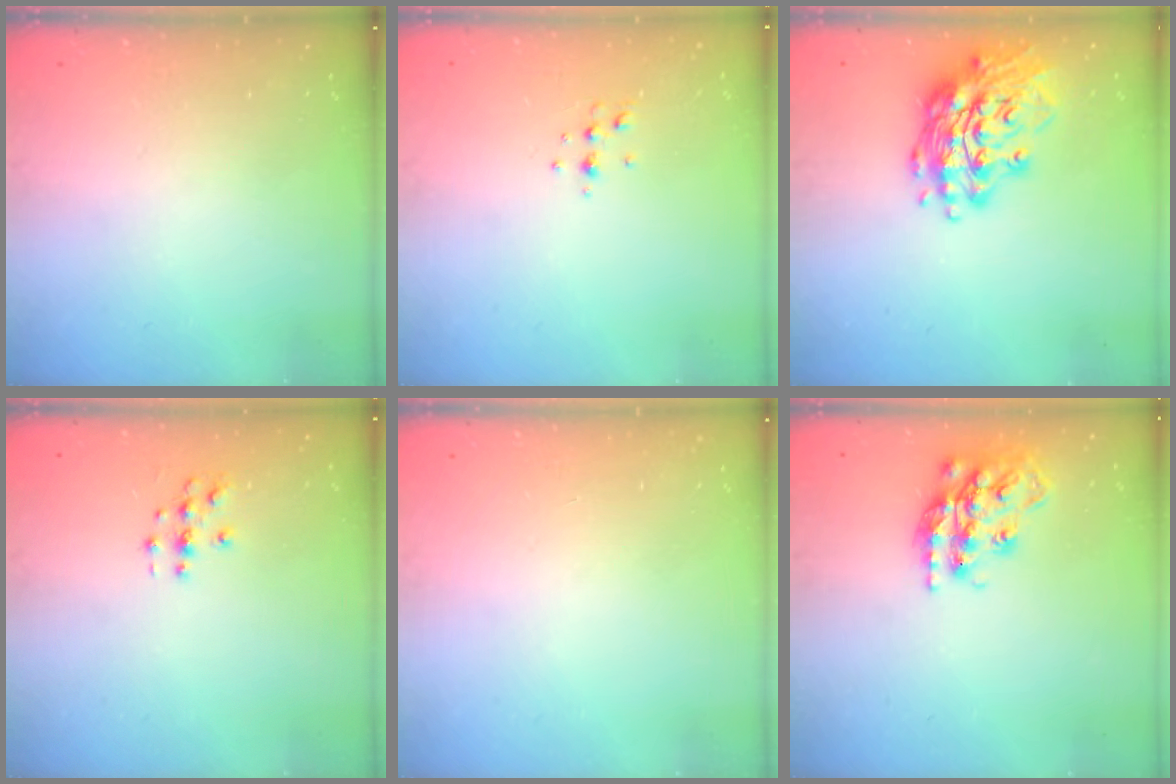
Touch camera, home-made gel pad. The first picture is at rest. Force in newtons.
{"total": 4.1, "press": 3.7, "slide": 1.8}
{"total": 16.9, "press": 16.6, "slide": 3.1}
{"total": 2.8, "press": 2.8, "slide": 0.3}
{"total": 0.0}
{"total": 17.8, "press": 17.7, "slide": 1.3}